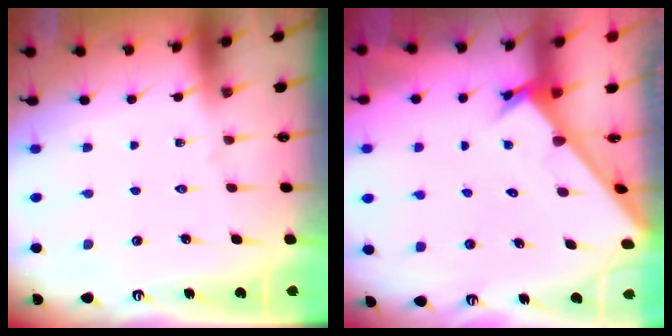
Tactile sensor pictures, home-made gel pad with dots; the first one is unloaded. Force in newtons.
{"total": 2.2, "press": 2.2, "slide": 0.1}